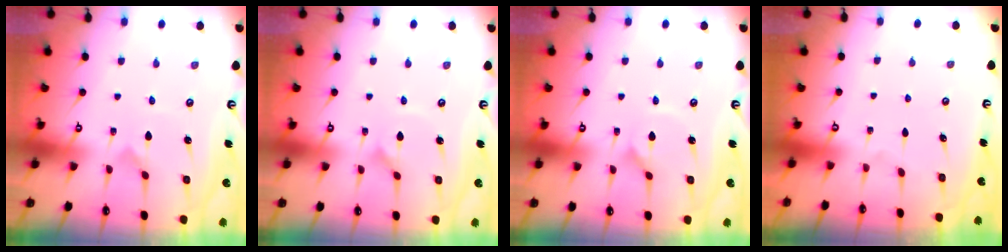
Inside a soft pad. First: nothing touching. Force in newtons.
{"total": 1.0, "press": 1.0, "slide": 0.0}
{"total": 1.5, "press": 1.5, "slide": 0.0}
{"total": 0.0}